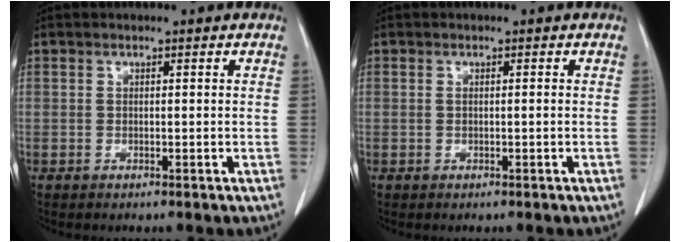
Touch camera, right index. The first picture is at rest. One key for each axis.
{"total": 0.7, "fx": 0.0, "fy": 0.1, "fz": 0.7, "tx": -0.016, "ty": 0.000, "tz": 0.002}